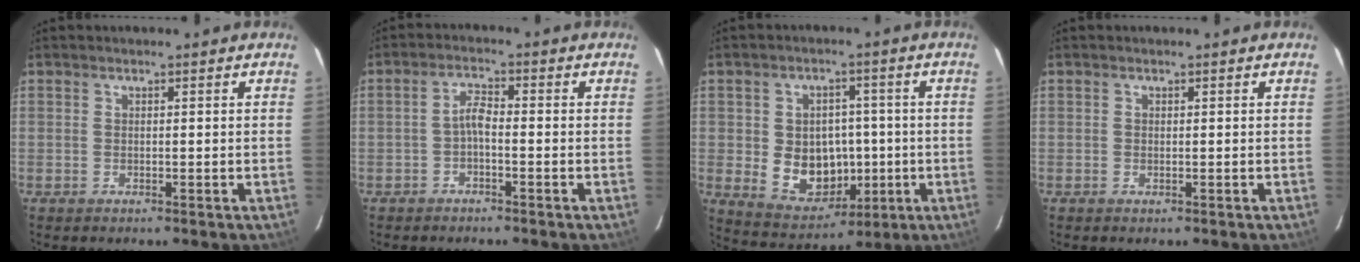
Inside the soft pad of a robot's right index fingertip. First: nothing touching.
{"total": 2.5, "force": [-1.3, 0.7, 2.0], "torque": [-0.045, 0.010, -0.027]}
{"total": 11.0, "force": [-1.3, 8.9, 6.3], "torque": [-0.132, 0.003, 0.002]}
{"total": 0.0}